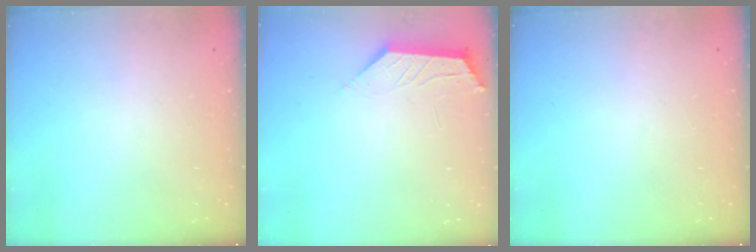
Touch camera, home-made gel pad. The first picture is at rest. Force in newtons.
{"total": 1.8, "press": 1.7, "slide": 0.4}
{"total": 0.0}